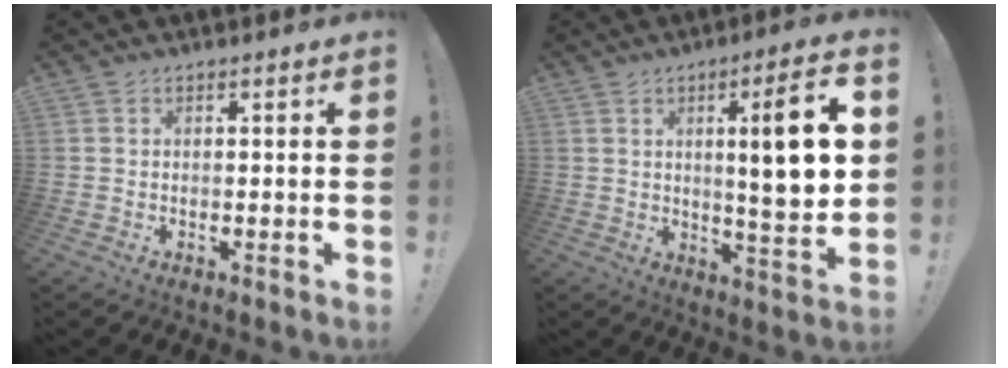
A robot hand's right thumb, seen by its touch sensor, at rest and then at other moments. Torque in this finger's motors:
{"motor_torque": [-0.05, 0.82, 0.70, 0.62, 0.07]}